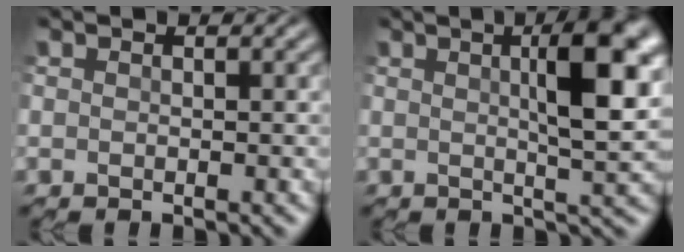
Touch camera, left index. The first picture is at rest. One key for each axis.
{"total": 6.4, "fx": 1.9, "fy": 1.3, "fz": 6.0, "tx": -0.093, "ty": 0.013, "tz": 0.029}